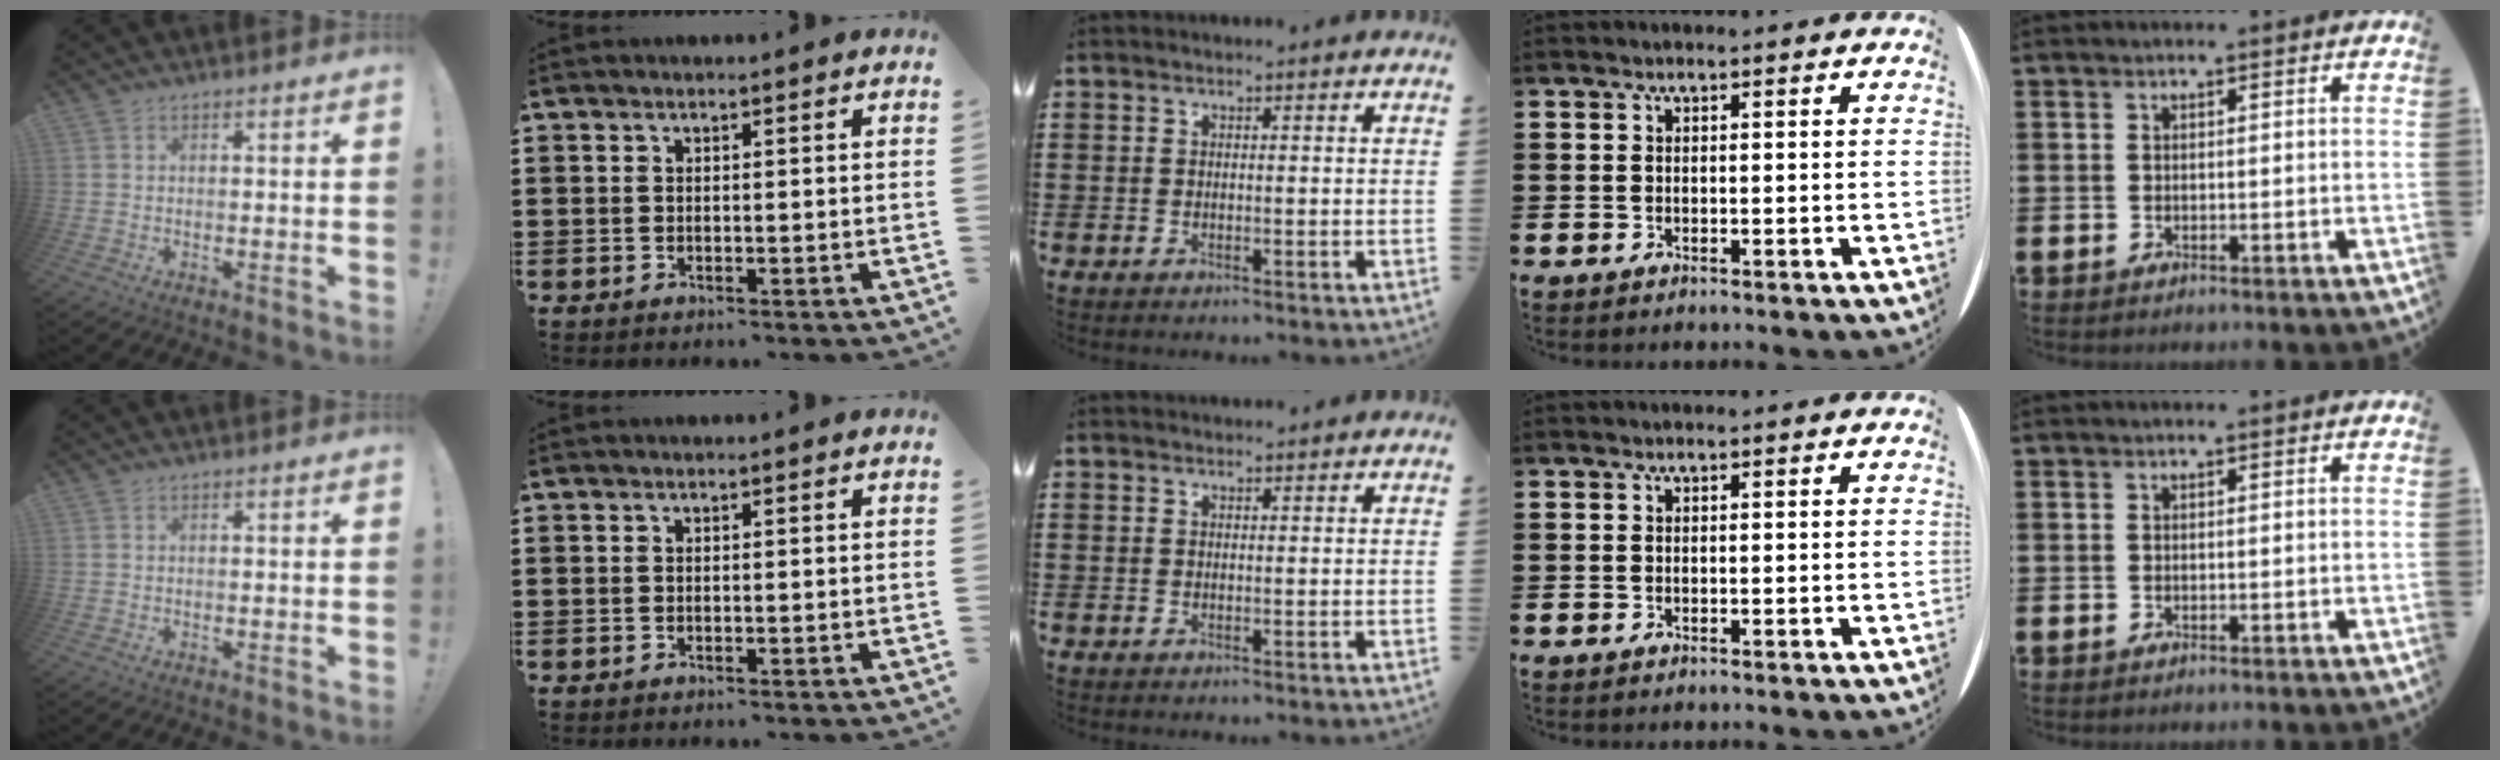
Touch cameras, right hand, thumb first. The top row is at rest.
{"middle": {"total": 0.8, "force": [0.7, 0.2, 0.0], "torque": [0.006, -0.003, 0.013]}}